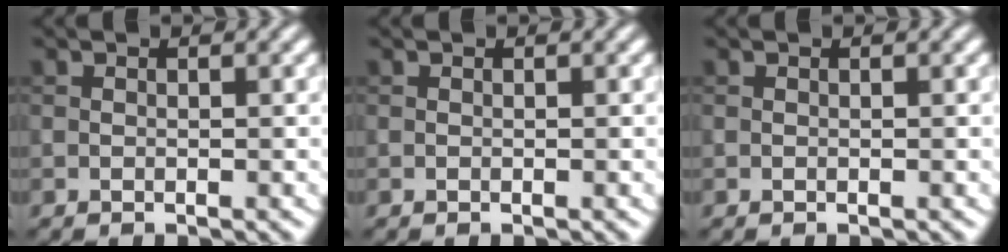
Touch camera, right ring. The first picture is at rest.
{"total": 0.0}
{"total": 0.0}